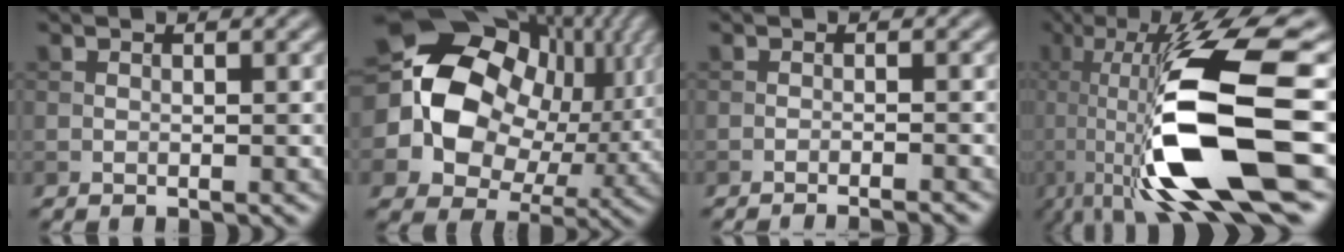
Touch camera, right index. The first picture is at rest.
{"total": 19.1, "force": [2.4, 15.3, 11.1], "torque": [-0.227, -0.001, 0.056]}
{"total": 2.9, "force": [-2.5, 0.4, 1.6], "torque": [-0.017, 0.004, -0.040]}
{"total": 14.2, "force": [-2.1, 3.7, 13.5], "torque": [-0.228, -0.006, -0.037]}